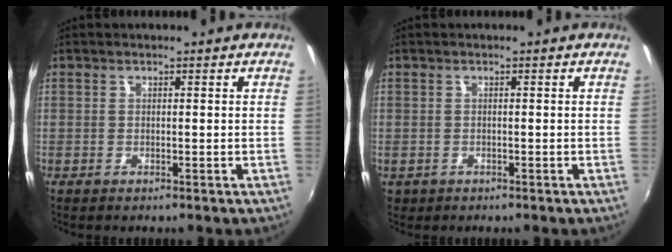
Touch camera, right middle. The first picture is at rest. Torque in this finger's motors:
{"motor_torque": [-0.24, 0.24, -0.02, 0.00]}